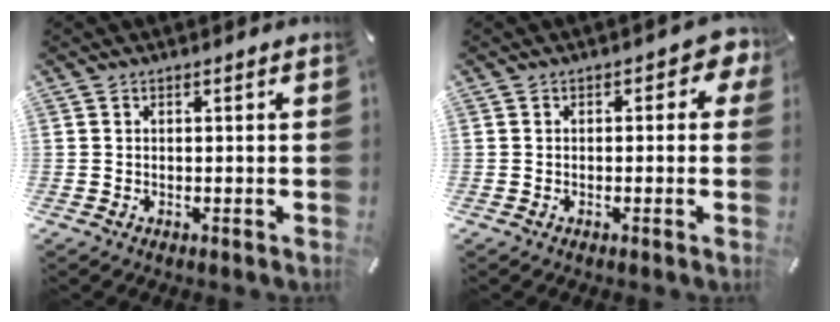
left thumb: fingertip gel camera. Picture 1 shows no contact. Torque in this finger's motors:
{"motor_torque": [0.76, 0.45, 0.53, 0.13, 0.01]}